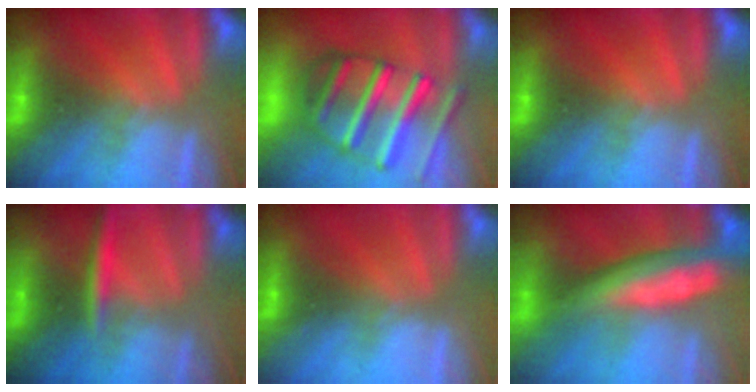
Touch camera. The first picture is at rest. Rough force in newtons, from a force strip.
{"total": 9.0}
{"total": 0.0}
{"total": 3.0}
{"total": 2.2}
{"total": 6.6}